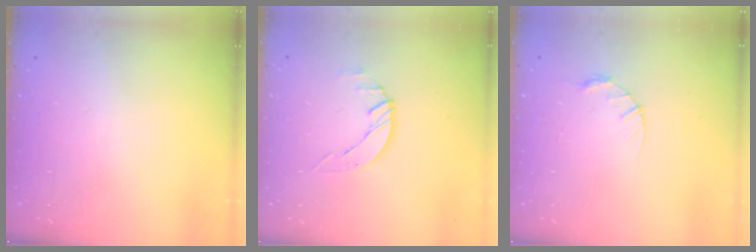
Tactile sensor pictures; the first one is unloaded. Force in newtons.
{"total": 2.6, "press": 2.6, "slide": 0.3}
{"total": 3.4, "press": 3.4, "slide": 0.4}